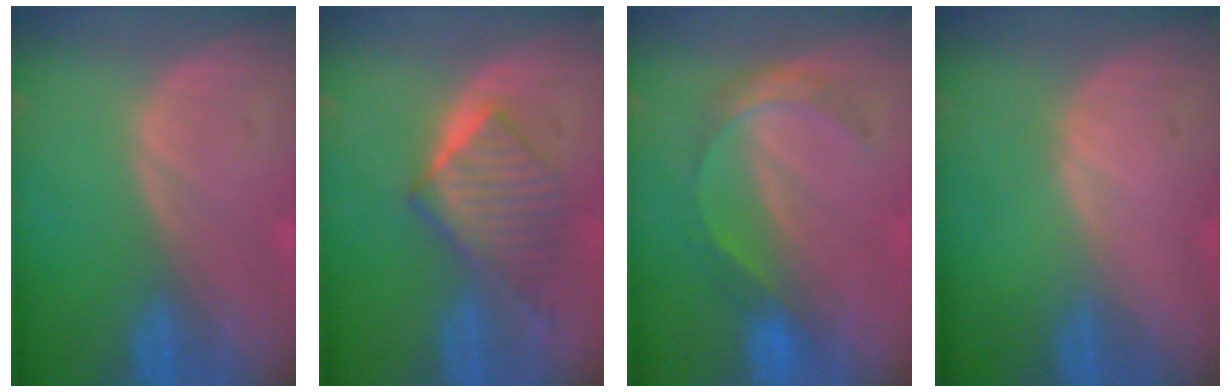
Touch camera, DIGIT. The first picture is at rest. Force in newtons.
{"total": 6.5, "press": 6.4, "slide": 1.0}
{"total": 4.5, "press": 4.4, "slide": 0.7}
{"total": 0.0}